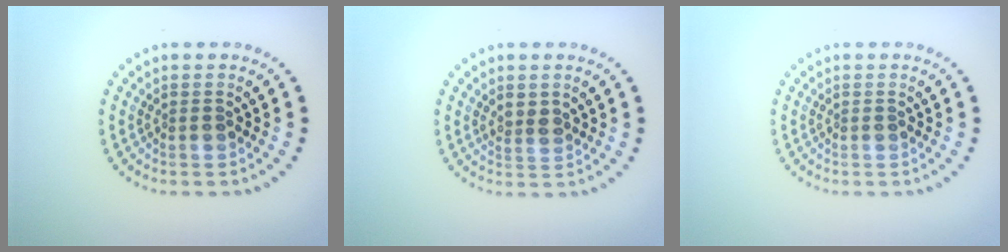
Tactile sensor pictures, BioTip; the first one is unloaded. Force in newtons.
{"total": 1.7, "press": 1.3, "slide": 1.1}
{"total": 0.0}